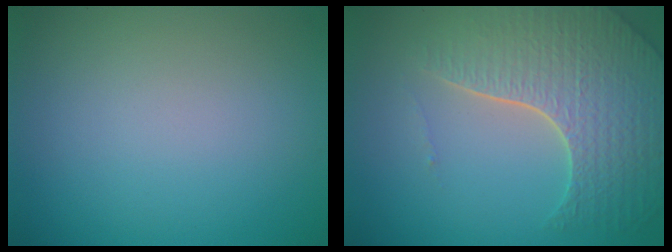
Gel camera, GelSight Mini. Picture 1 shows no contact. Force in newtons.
{"total": 7.1, "press": 5.3, "slide": 4.6}